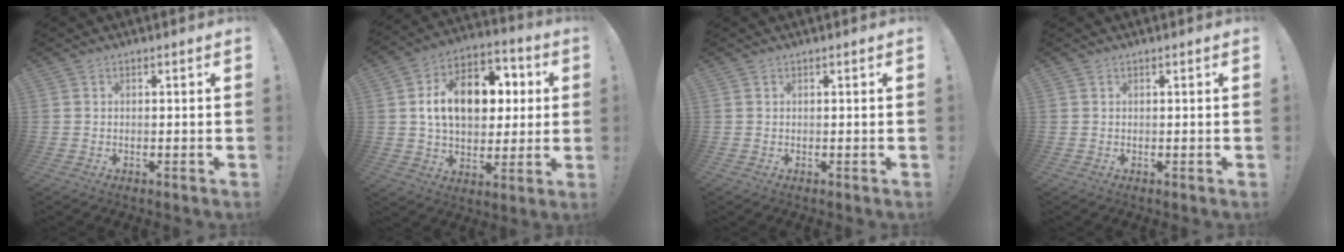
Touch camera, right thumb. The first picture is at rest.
{"total": 17.7, "force": [3.6, 12.1, 12.4], "torque": [-0.182, -0.002, 0.065]}
{"total": 0.0}
{"total": 0.0}